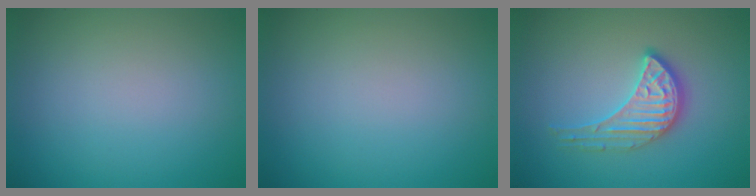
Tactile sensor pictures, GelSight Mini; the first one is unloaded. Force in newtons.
{"total": 0.0}
{"total": 3.2, "press": 3.1, "slide": 1.0}